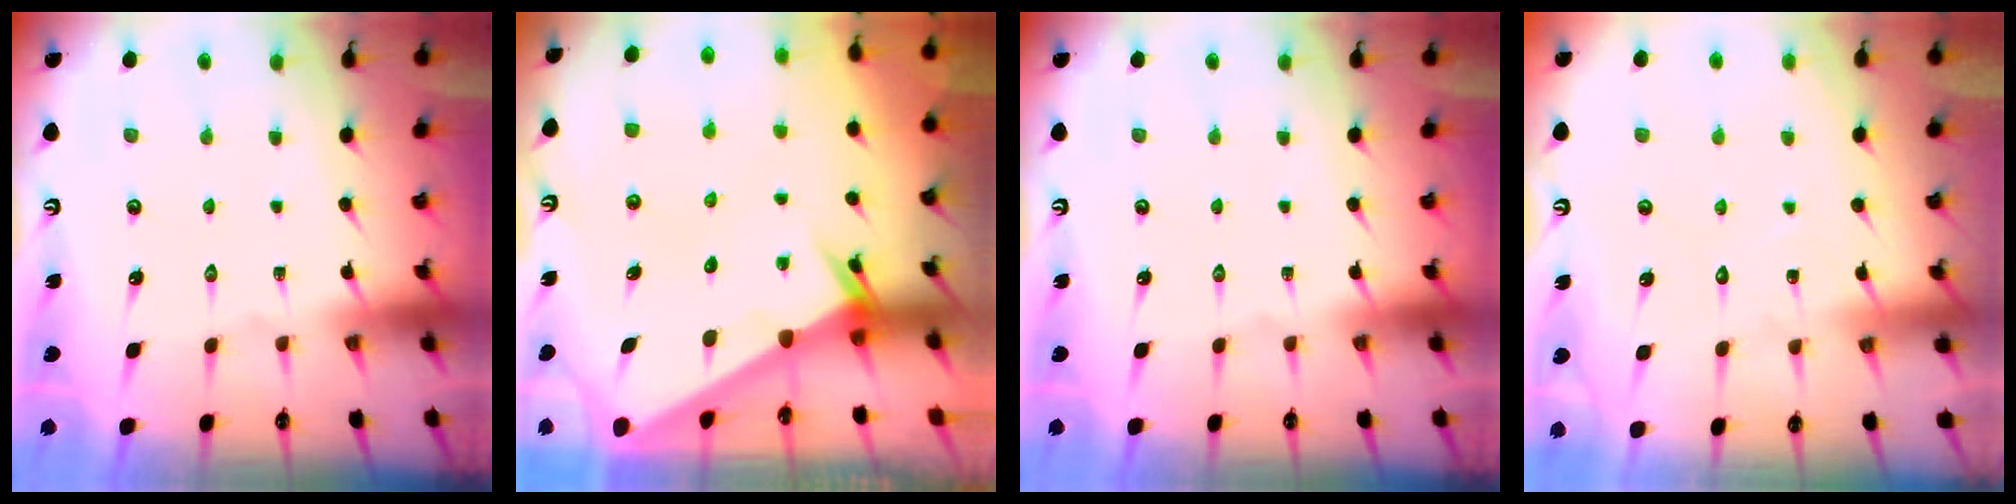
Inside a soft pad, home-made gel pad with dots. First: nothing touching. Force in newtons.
{"total": 2.7, "press": 2.7, "slide": 0.1}
{"total": 0.0}
{"total": 5.5, "press": 5.4, "slide": 0.6}